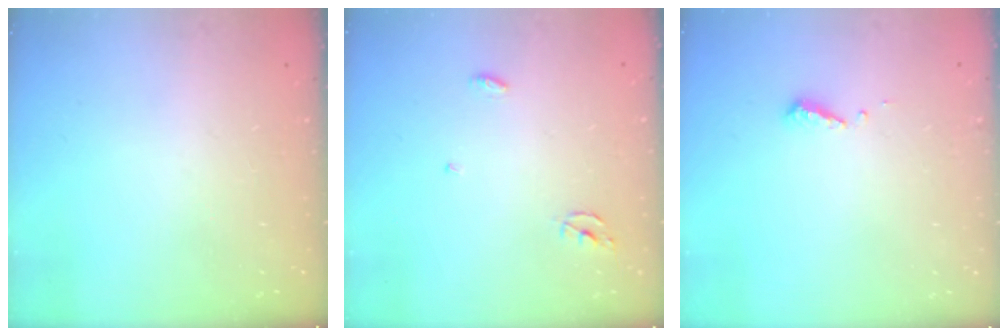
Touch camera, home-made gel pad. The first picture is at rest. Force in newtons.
{"total": 3.1, "press": 3.1, "slide": 0.2}
{"total": 4.2, "press": 4.2, "slide": 0.3}